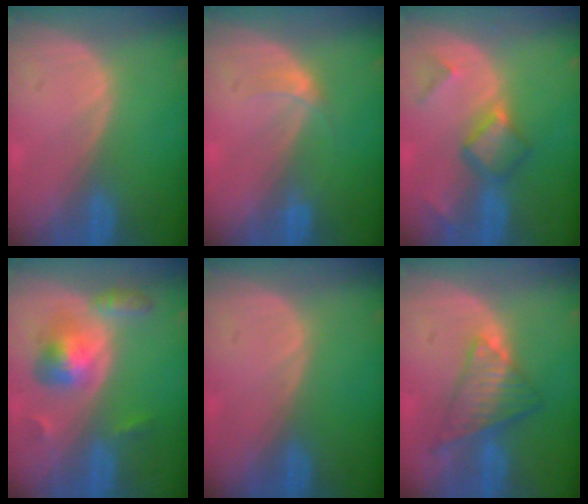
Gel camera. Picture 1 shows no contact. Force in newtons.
{"total": 1.7, "press": 1.7, "slide": 0.2}
{"total": 5.5, "press": 5.0, "slide": 2.2}
{"total": 6.0, "press": 6.0, "slide": 0.2}
{"total": 0.0}
{"total": 7.5, "press": 6.5, "slide": 3.8}